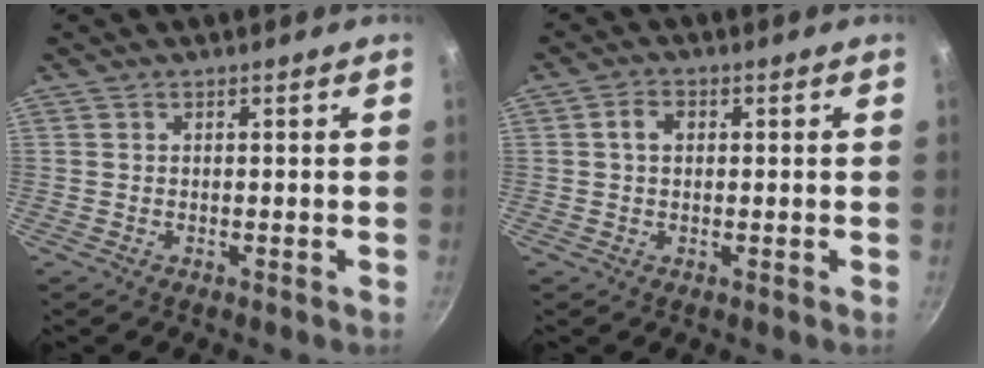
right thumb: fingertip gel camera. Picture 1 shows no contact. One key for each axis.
{"total": 2.8, "fx": 0.4, "fy": 2.1, "fz": 1.8, "tx": -0.025, "ty": 0.004, "tz": 0.004}